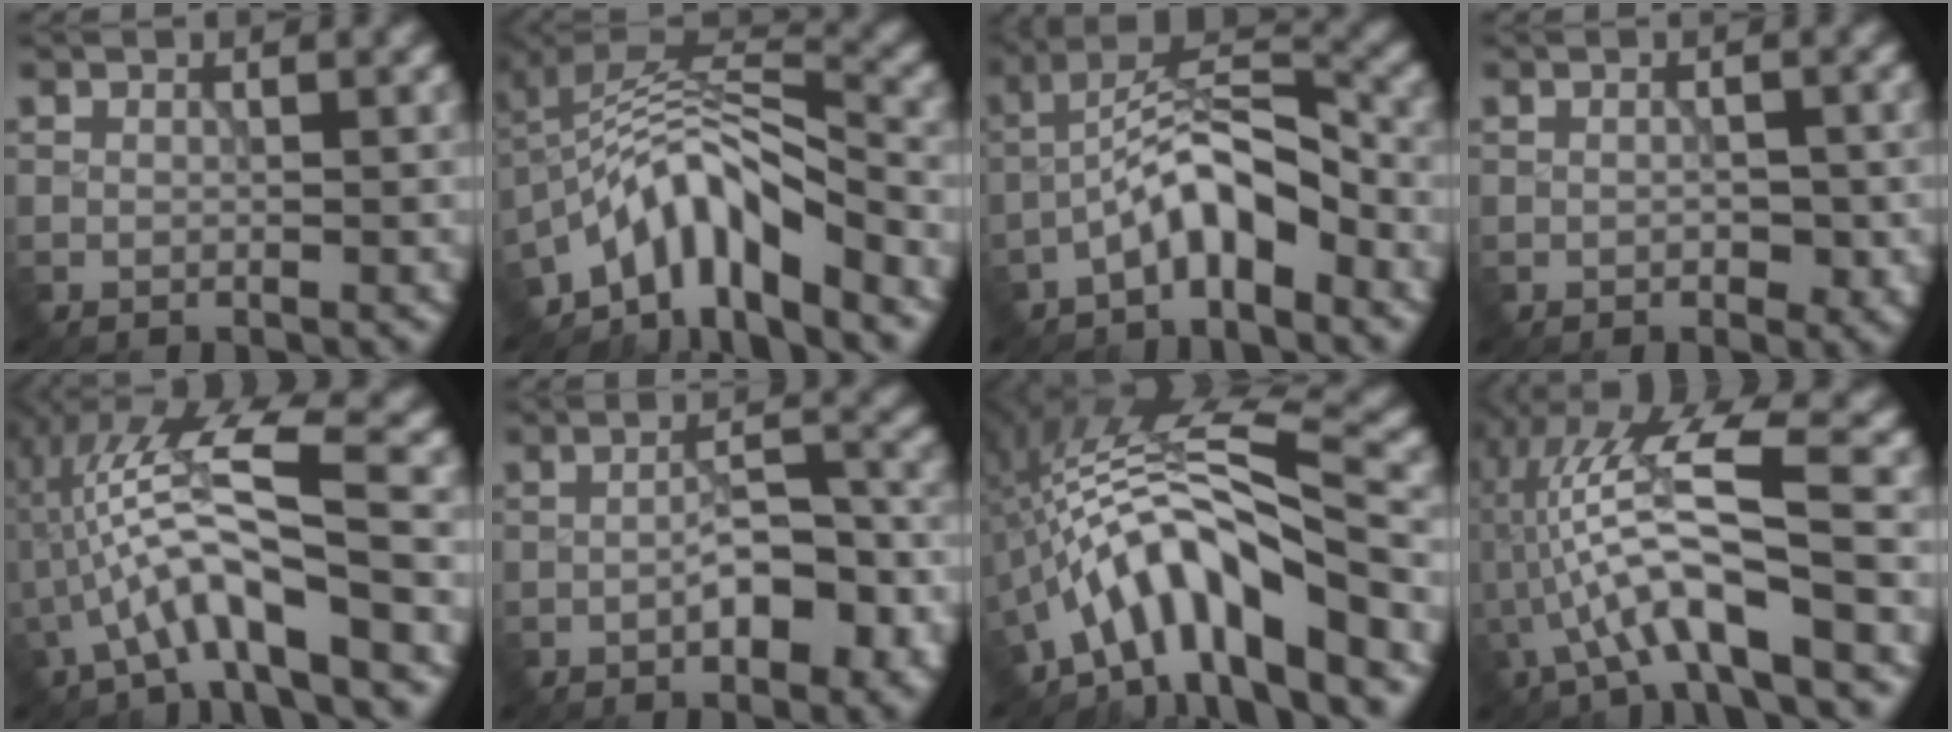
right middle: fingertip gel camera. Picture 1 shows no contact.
{"total": 8.4, "force": [-5.5, 2.7, 5.8], "torque": [-0.087, 0.010, -0.110]}
{"total": 5.4, "force": [-3.0, 1.8, 4.2], "torque": [-0.075, 0.025, -0.059]}
{"total": 1.7, "force": [-0.4, 1.0, 1.4], "torque": [-0.021, -0.003, -0.005]}
{"total": 7.4, "force": [-2.2, 1.4, 6.9], "torque": [-0.134, 0.022, -0.040]}
{"total": 5.5, "force": [-1.9, 2.2, 4.7], "torque": [-0.073, 0.007, -0.029]}
{"total": 9.4, "force": [-4.2, 2.3, 8.0], "torque": [-0.127, 0.024, -0.082]}
{"total": 8.5, "force": [-1.9, 1.8, 8.1], "torque": [-0.159, 0.022, -0.036]}